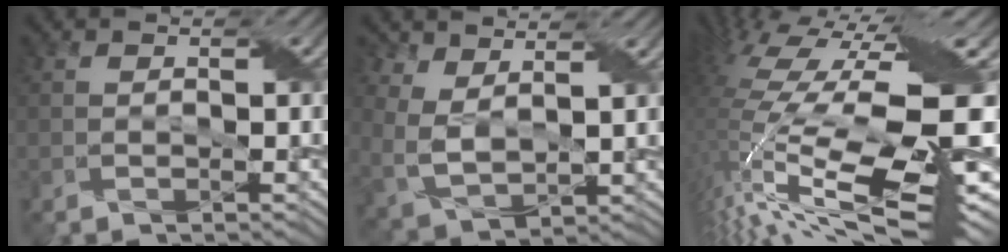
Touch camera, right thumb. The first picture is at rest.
{"total": 7.2, "force": [4.6, 3.6, 4.1], "torque": [-0.115, -0.002, 0.092]}
{"total": 15.0, "force": [-1.0, 4.8, 14.2], "torque": [-0.303, -0.005, -0.010]}